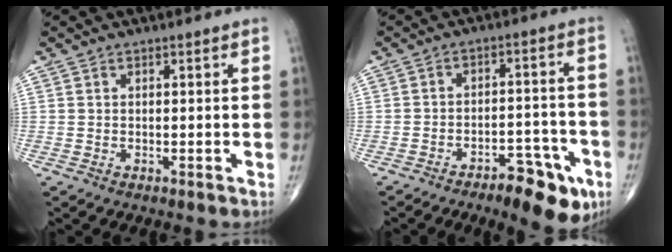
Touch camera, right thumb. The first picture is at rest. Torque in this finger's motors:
{"motor_torque": [1.10, 1.27, 0.06, -0.20, 0.21]}